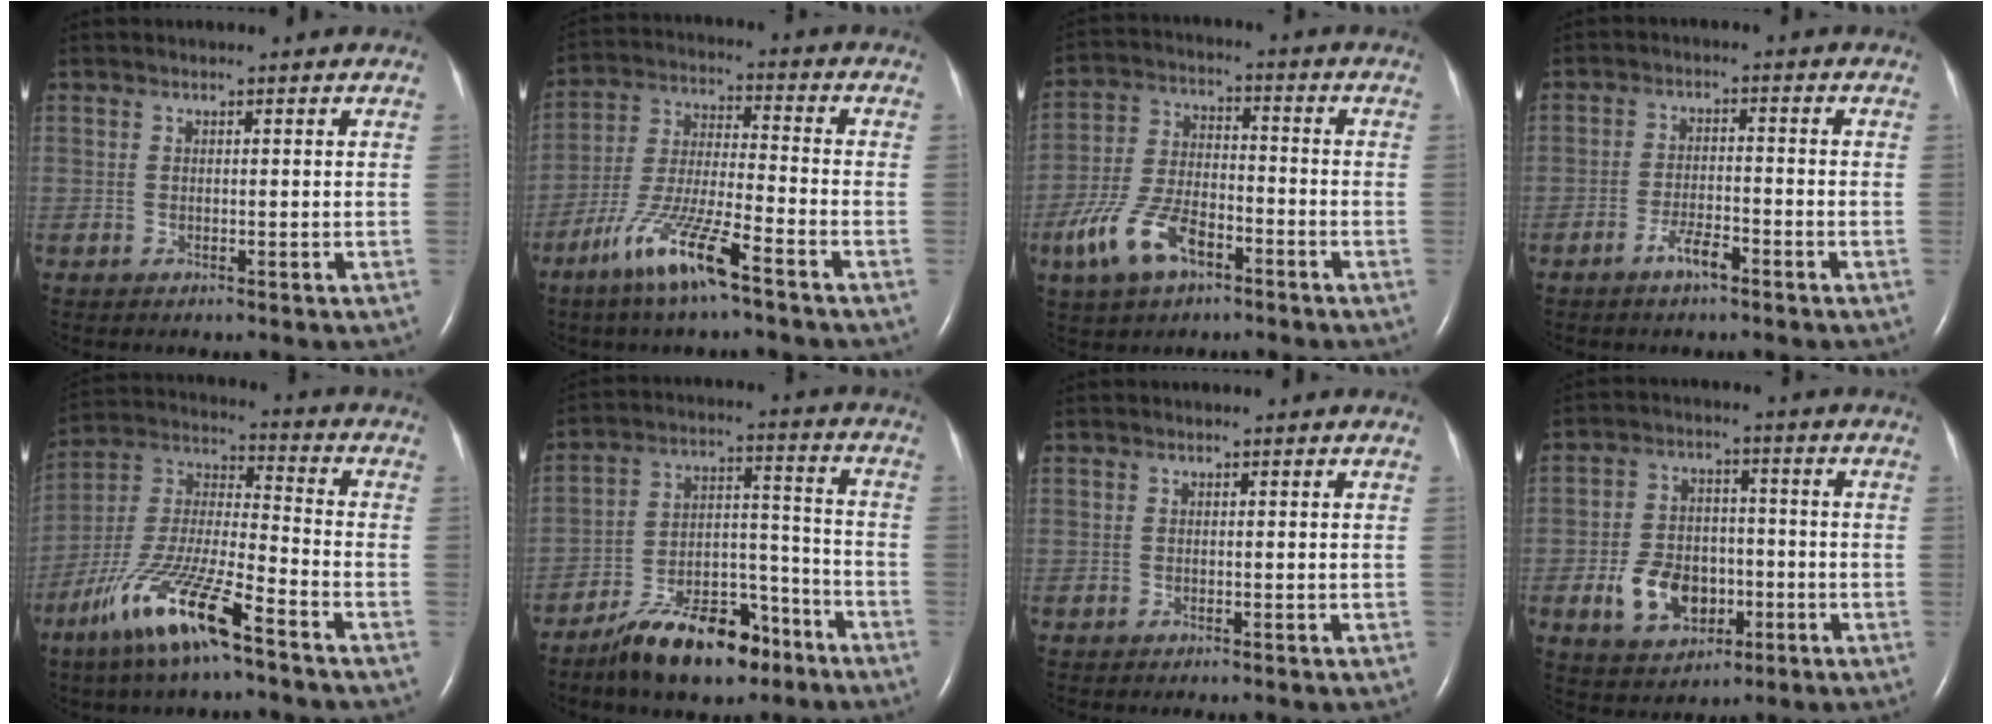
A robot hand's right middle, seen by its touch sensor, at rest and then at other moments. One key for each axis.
{"total": 11.6, "fx": -7.2, "fy": 0.6, "fz": 9.0, "tx": -0.185, "ty": -0.021, "tz": -0.142}
{"total": 10.2, "fx": -5.5, "fy": 4.6, "fz": 7.3, "tx": -0.171, "ty": 0.004, "tz": -0.101}
{"total": 3.6, "fx": -2.5, "fy": 0.7, "fz": 2.5, "tx": -0.045, "ty": 0.001, "tz": -0.047}
{"total": 15.3, "fx": -9.5, "fy": 2.0, "fz": 11.9, "tx": -0.252, "ty": -0.023, "tz": -0.180}
{"total": 13.8, "fx": -9.7, "fy": 5.4, "fz": 8.2, "tx": -0.131, "ty": 0.023, "tz": -0.164}
{"total": 0.0}
{"total": 9.0, "fx": -2.8, "fy": 6.3, "fz": 5.7, "tx": -0.115, "ty": 0.011, "tz": -0.041}